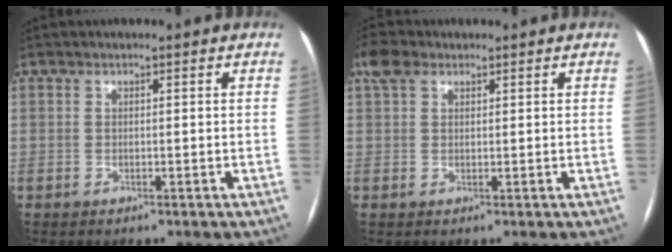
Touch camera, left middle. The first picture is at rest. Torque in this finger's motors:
{"motor_torque": [0.40, -0.38, 0.14, 0.00]}